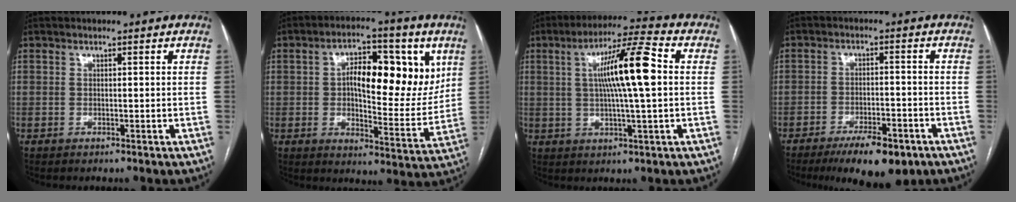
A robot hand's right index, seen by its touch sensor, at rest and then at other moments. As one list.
[{"total": 15.7, "force": [4.2, 6.0, 13.9], "torque": [-0.193, 0.019, 0.063]}, {"total": 12.0, "force": [1.6, 0.5, 11.9], "torque": [-0.206, 0.015, 0.024]}, {"total": 10.3, "force": [-6.9, 3.1, 6.9], "torque": [-0.102, -0.009, -0.107]}]